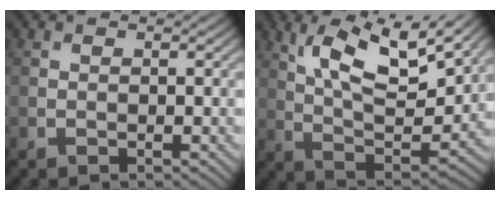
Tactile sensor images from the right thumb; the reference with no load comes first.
{"total": 13.1, "force": [6.8, 4.1, 10.3], "torque": [-0.200, -0.011, 0.130]}